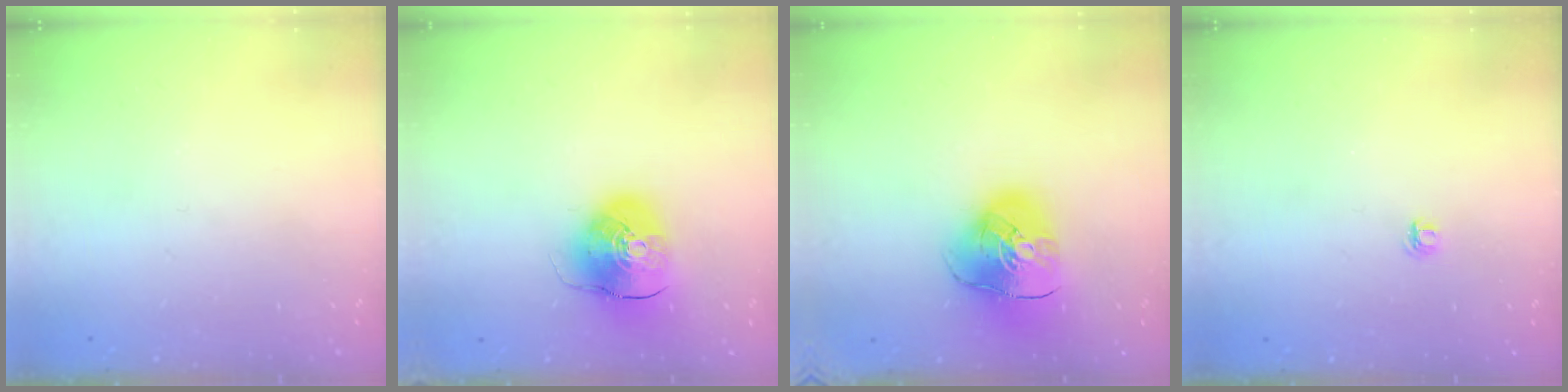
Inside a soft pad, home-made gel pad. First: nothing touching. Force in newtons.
{"total": 10.7, "press": 10.6, "slide": 1.8}
{"total": 15.0, "press": 14.8, "slide": 2.2}
{"total": 4.1, "press": 4.1, "slide": 0.5}